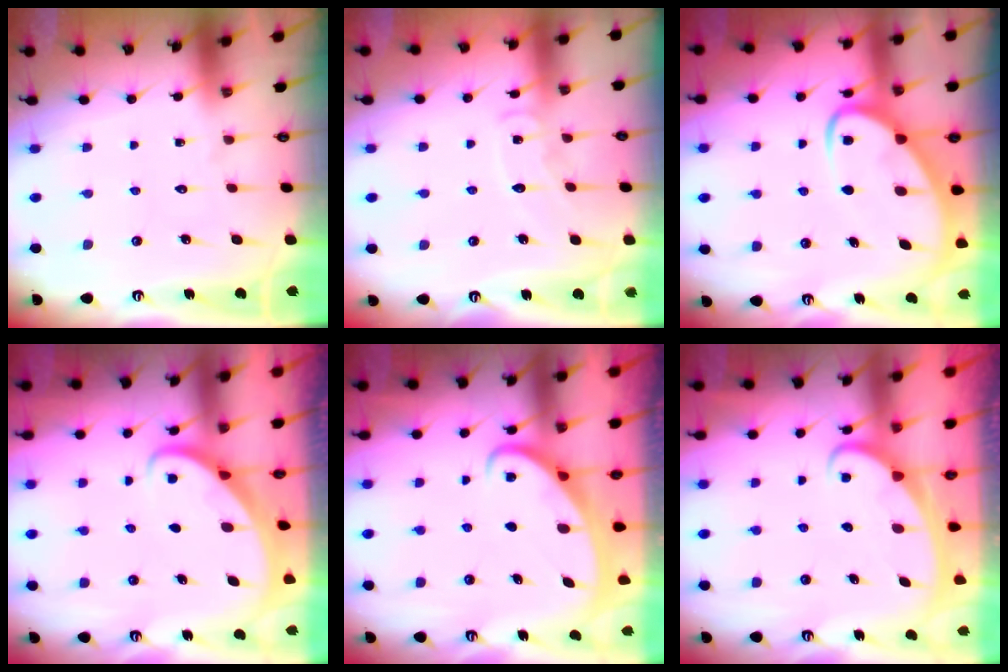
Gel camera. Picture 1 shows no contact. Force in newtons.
{"total": 7.4, "press": 7.4, "slide": 0.7}
{"total": 6.7, "press": 6.7, "slide": 0.6}
{"total": 2.3, "press": 2.3, "slide": 0.3}
{"total": 2.4, "press": 2.4, "slide": 0.4}
{"total": 2.6, "press": 2.6, "slide": 0.3}